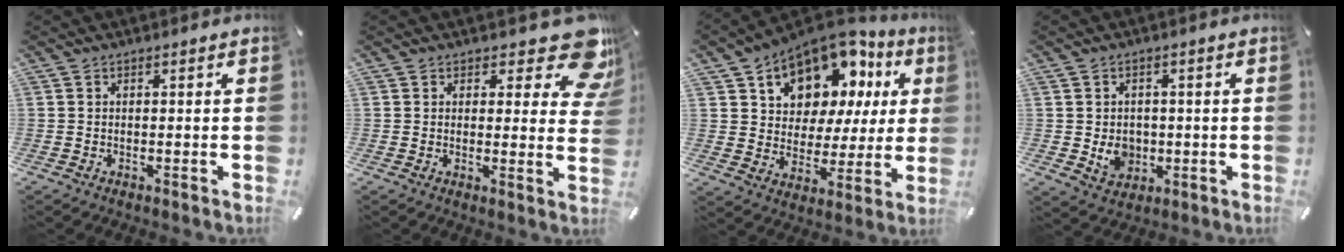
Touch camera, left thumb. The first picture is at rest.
{"total": 10.7, "force": [7.0, 4.5, 6.8], "torque": [-0.071, -0.053, 0.122]}
{"total": 12.8, "force": [8.5, 8.7, 4.0], "torque": [-0.072, -0.071, 0.150]}
{"total": 5.8, "force": [-0.7, 5.2, 2.4], "torque": [-0.028, 0.001, -0.011]}